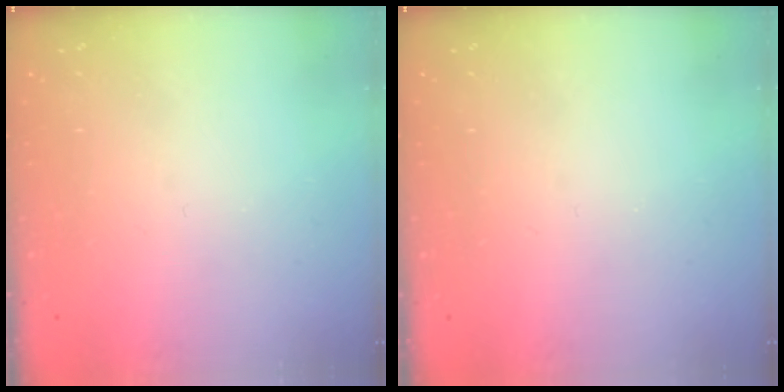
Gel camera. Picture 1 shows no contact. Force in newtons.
{"total": 0.0}